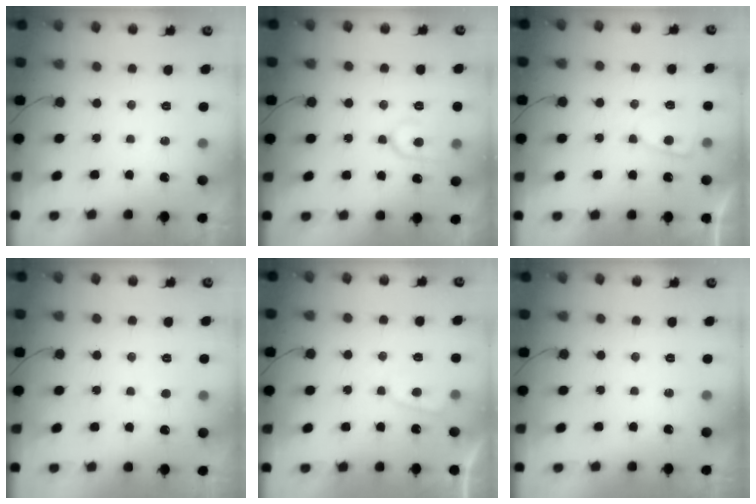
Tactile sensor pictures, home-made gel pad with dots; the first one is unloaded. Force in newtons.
{"total": 10.5, "press": 10.4, "slide": 0.9}
{"total": 4.4, "press": 4.4, "slide": 0.5}
{"total": 2.7, "press": 2.7, "slide": 0.3}
{"total": 3.2, "press": 3.2, "slide": 0.3}
{"total": 0.0}